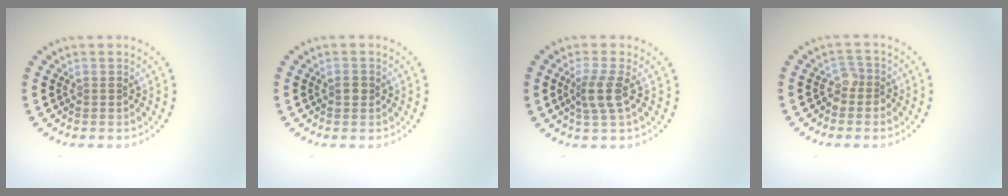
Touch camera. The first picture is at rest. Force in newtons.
{"total": 0.9, "press": 0.9, "slide": 0.2}
{"total": 2.5, "press": 2.0, "slide": 1.5}
{"total": 1.6, "press": 1.3, "slide": 0.9}